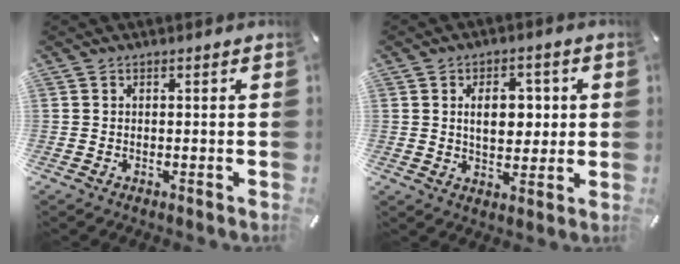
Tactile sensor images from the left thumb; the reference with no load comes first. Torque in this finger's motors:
{"motor_torque": [0.83, 0.84, 0.66, -0.14, 0.04]}